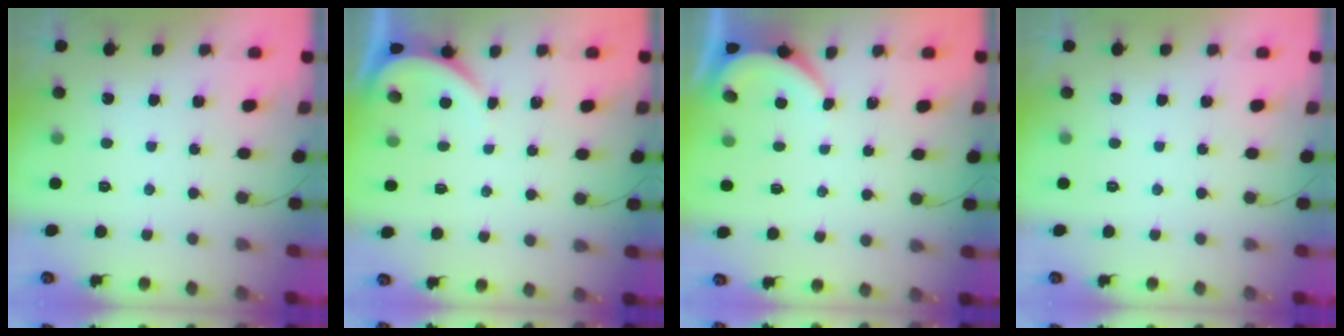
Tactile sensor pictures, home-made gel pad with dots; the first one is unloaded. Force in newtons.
{"total": 2.6, "press": 2.6, "slide": 0.2}
{"total": 3.1, "press": 3.1, "slide": 0.4}
{"total": 0.0}